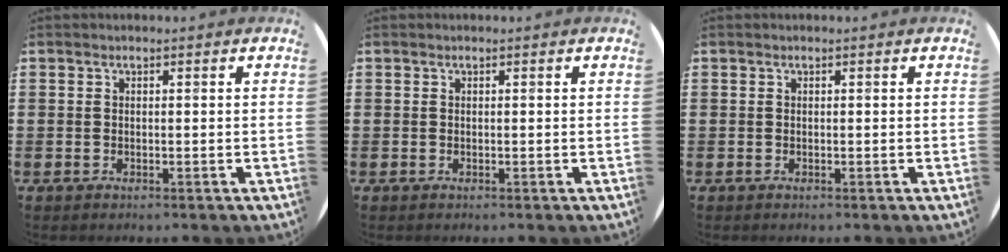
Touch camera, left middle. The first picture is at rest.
{"total": 0.0}
{"total": 0.0}